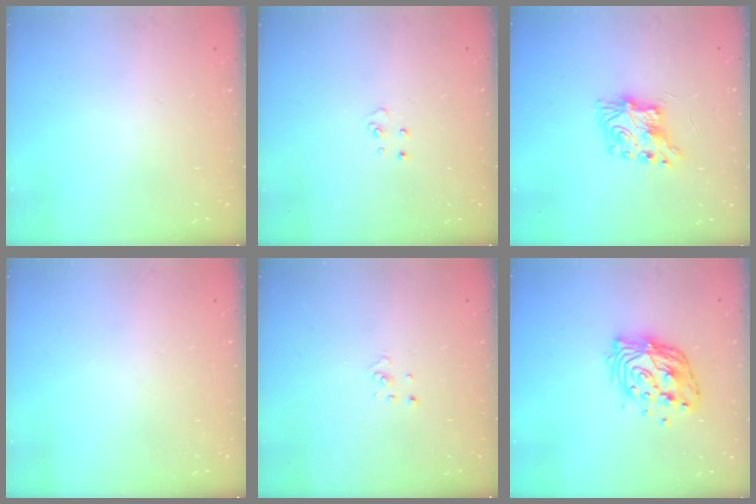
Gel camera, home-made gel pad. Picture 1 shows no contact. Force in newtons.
{"total": 3.1, "press": 3.1, "slide": 0.3}
{"total": 8.1, "press": 8.1, "slide": 0.3}
{"total": 0.0}
{"total": 0.9, "press": 0.9, "slide": 0.1}
{"total": 12.5, "press": 12.5, "slide": 1.1}